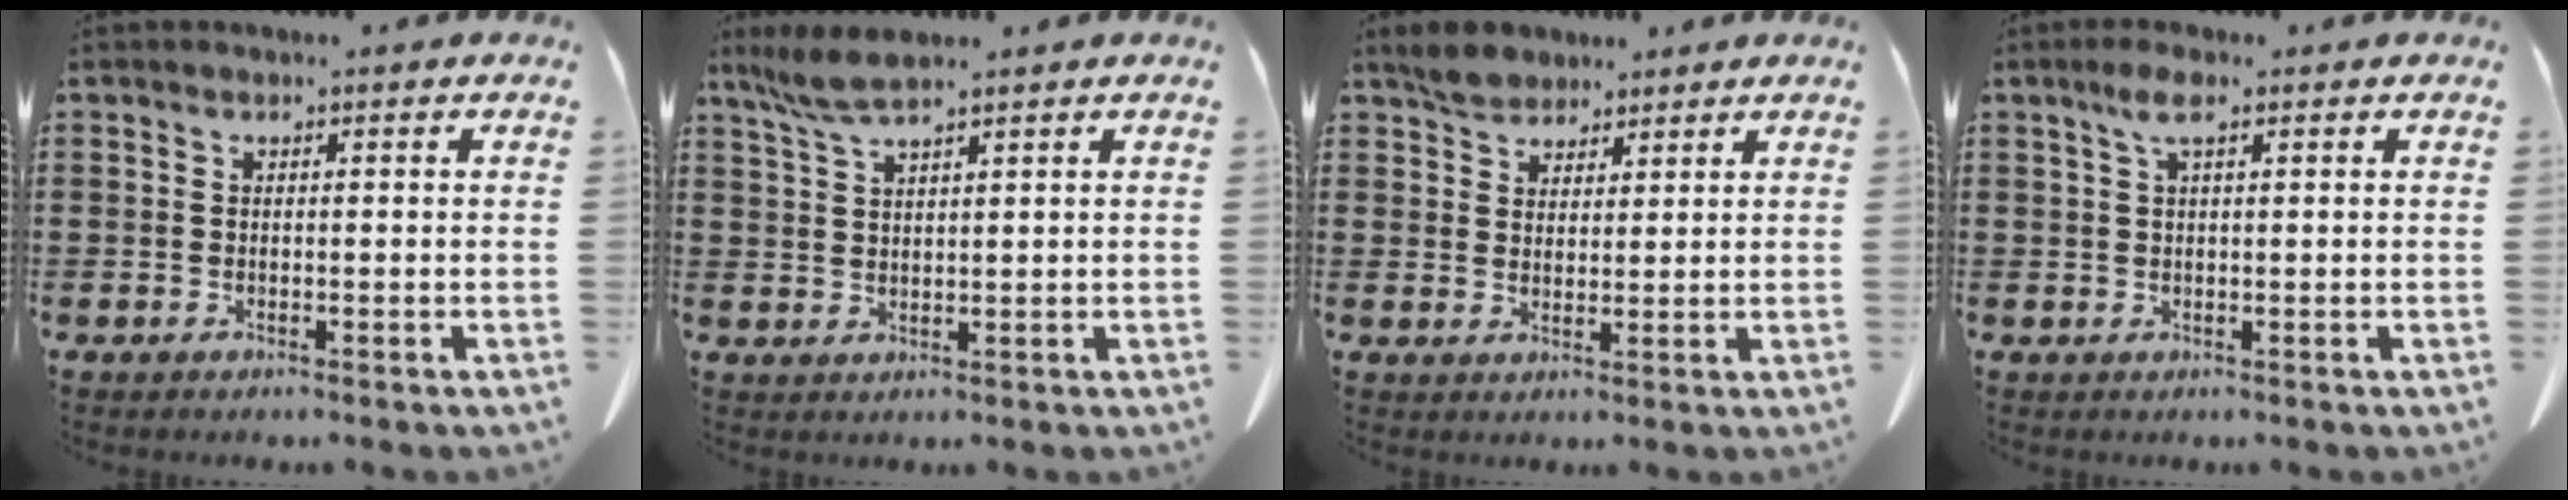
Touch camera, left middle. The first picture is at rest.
{"total": 4.1, "force": [3.1, 0.4, 2.6], "torque": [-0.060, -0.003, 0.058]}
{"total": 3.8, "force": [3.3, 1.8, 0.7], "torque": [-0.027, 0.004, 0.064]}
{"total": 3.1, "force": [1.4, 0.7, 2.7], "torque": [-0.056, 0.006, 0.024]}